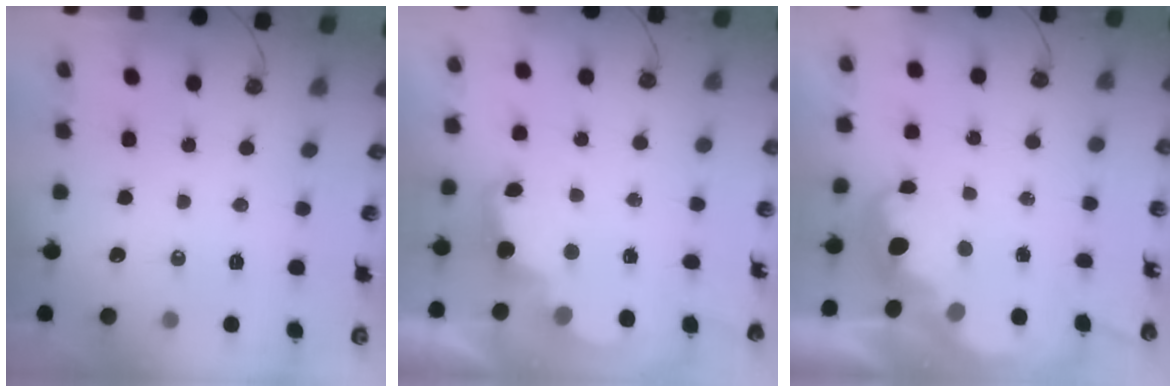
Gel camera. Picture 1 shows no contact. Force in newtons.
{"total": 3.5, "press": 3.5, "slide": 0.6}
{"total": 4.7, "press": 4.6, "slide": 0.7}